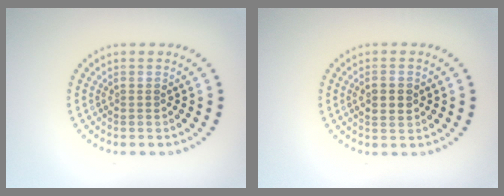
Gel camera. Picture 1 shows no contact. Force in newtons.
{"total": 2.0, "press": 2.0, "slide": 0.2}